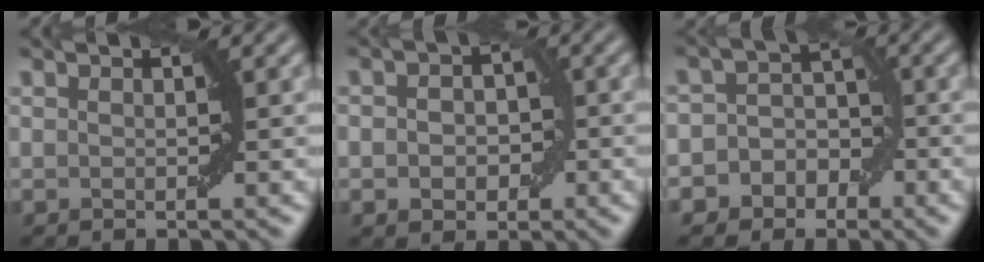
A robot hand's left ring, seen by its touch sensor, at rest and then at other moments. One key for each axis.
{"total": 3.6, "fx": -0.4, "fy": 2.8, "fz": 2.3, "tx": -0.013, "ty": 0.002, "tz": -0.014}
{"total": 5.5, "fx": -2.2, "fy": 4.9, "fz": 1.2, "tx": 0.007, "ty": 0.023, "tz": -0.058}